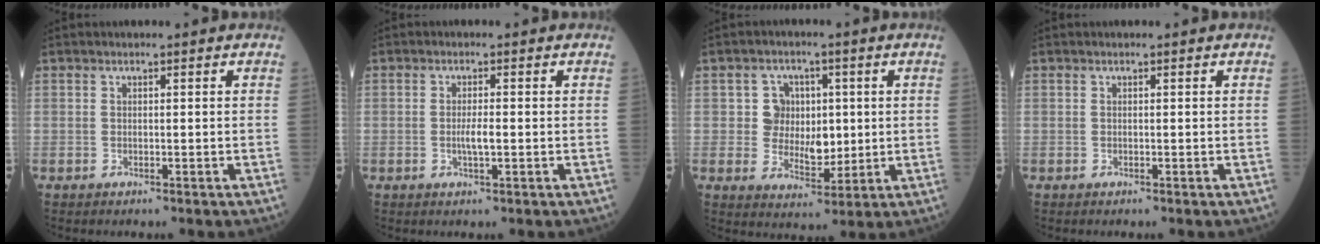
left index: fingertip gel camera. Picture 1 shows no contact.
{"total": 2.1, "force": [-0.2, 0.2, 2.1], "torque": [-0.042, -0.002, -0.002]}
{"total": 6.3, "force": [1.4, 5.7, 2.4], "torque": [-0.035, 0.007, 0.028]}
{"total": 0.0}